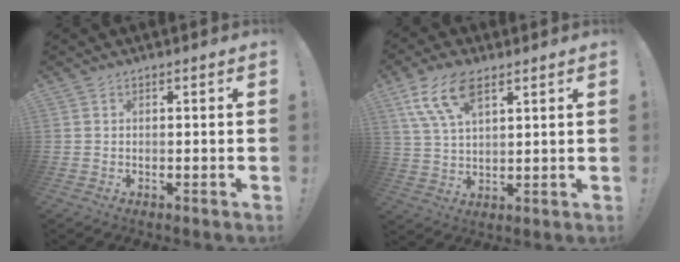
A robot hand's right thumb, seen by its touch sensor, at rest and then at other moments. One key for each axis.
{"total": 11.5, "fx": 6.2, "fy": 5.4, "fz": 8.1, "tx": -0.153, "ty": -0.015, "tz": 0.117}